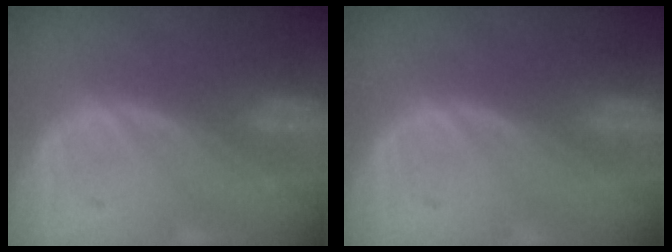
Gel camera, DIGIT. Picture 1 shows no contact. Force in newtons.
{"total": 0.0}